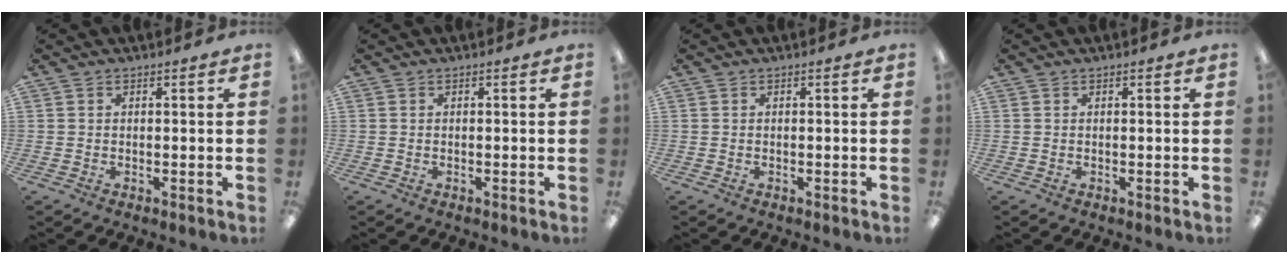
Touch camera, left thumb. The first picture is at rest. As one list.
[{"total": 0.0}, {"total": 0.0}, {"total": 0.0}]